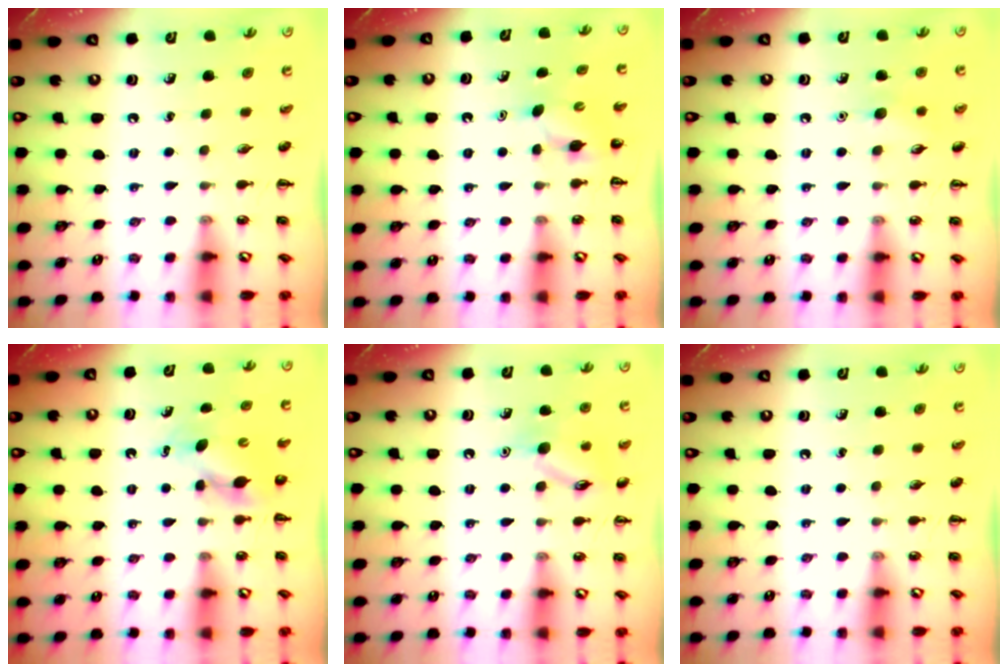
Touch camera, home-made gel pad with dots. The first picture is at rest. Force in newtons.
{"total": 3.6, "press": 3.4, "slide": 1.1}
{"total": 6.2, "press": 6.0, "slide": 1.7}
{"total": 4.3, "press": 4.3, "slide": 0.6}
{"total": 10.5, "press": 10.5, "slide": 0.6}
{"total": 0.0}